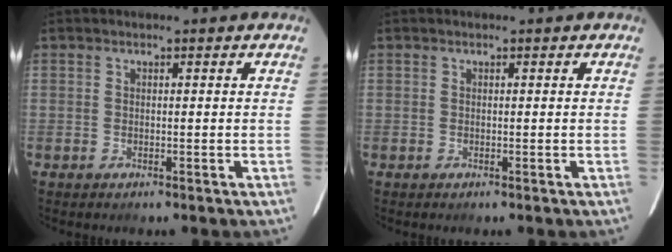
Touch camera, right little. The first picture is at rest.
{"total": 0.0}